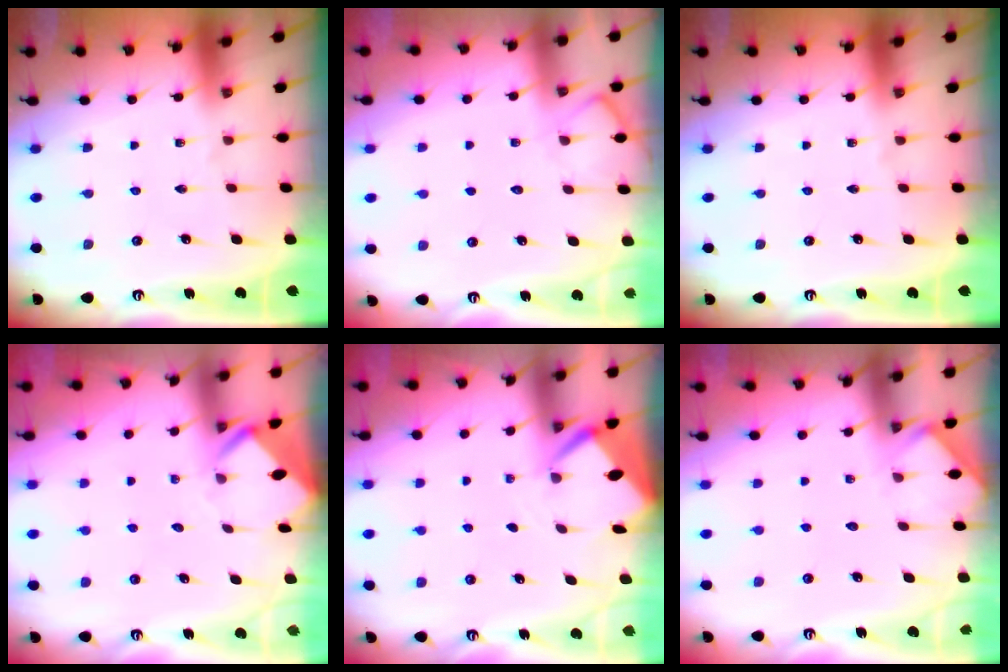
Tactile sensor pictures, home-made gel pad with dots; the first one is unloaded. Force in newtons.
{"total": 6.5, "press": 6.5, "slide": 0.8}
{"total": 0.0}
{"total": 3.6, "press": 3.6, "slide": 0.3}
{"total": 2.6, "press": 2.6, "slide": 0.3}
{"total": 2.6, "press": 2.6, "slide": 0.4}